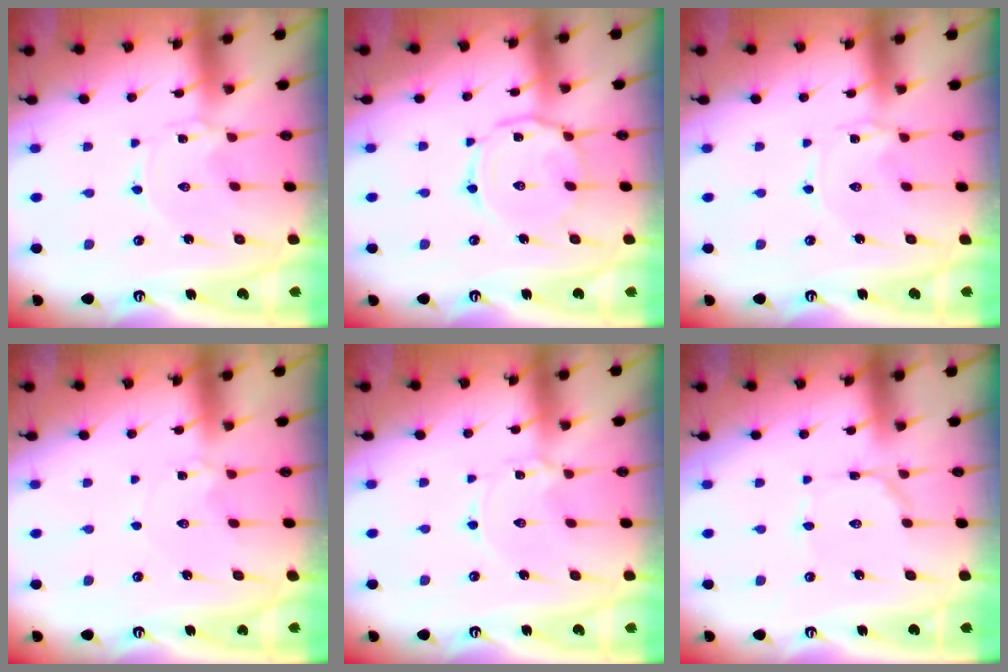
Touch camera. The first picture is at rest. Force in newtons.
{"total": 9.5, "press": 9.5, "slide": 0.7}
{"total": 1.5, "press": 1.5, "slide": 0.2}
{"total": 2.9, "press": 2.9, "slide": 0.5}
{"total": 0.9, "press": 0.9, "slide": 0.1}
{"total": 2.5, "press": 2.5, "slide": 0.1}